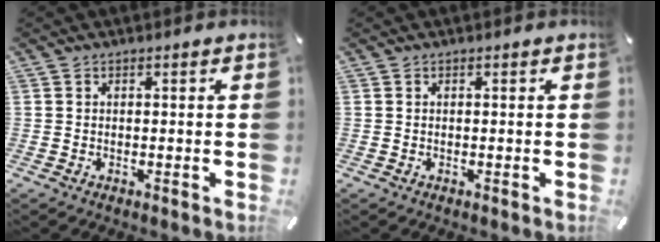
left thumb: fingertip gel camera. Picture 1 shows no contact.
{"total": 0.0}